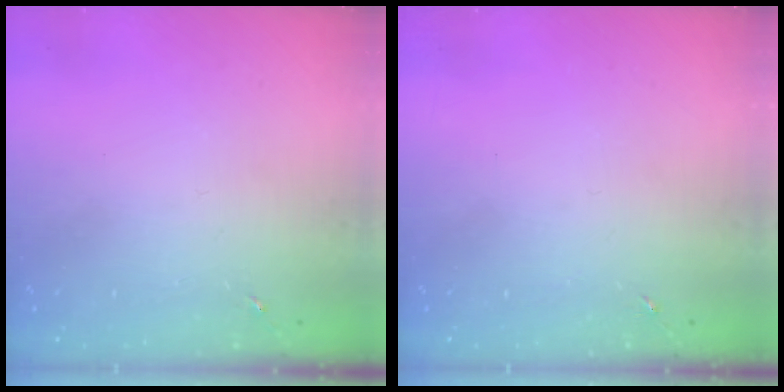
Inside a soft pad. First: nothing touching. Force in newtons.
{"total": 0.0}